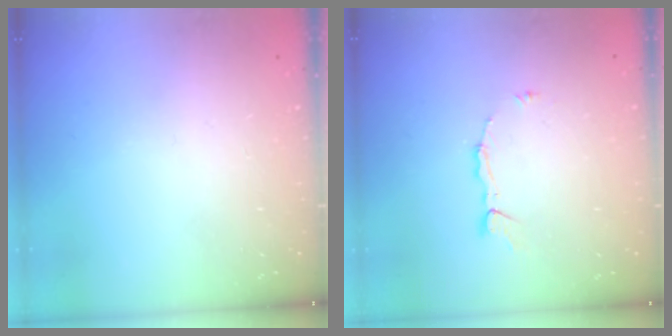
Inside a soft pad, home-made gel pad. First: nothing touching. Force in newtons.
{"total": 3.5, "press": 3.5, "slide": 0.1}